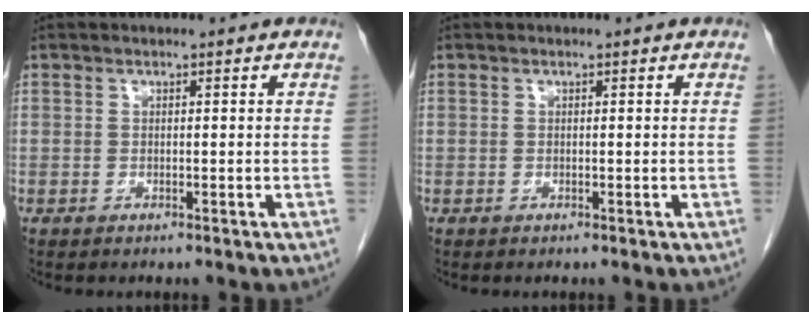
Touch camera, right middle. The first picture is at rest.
{"total": 0.0}